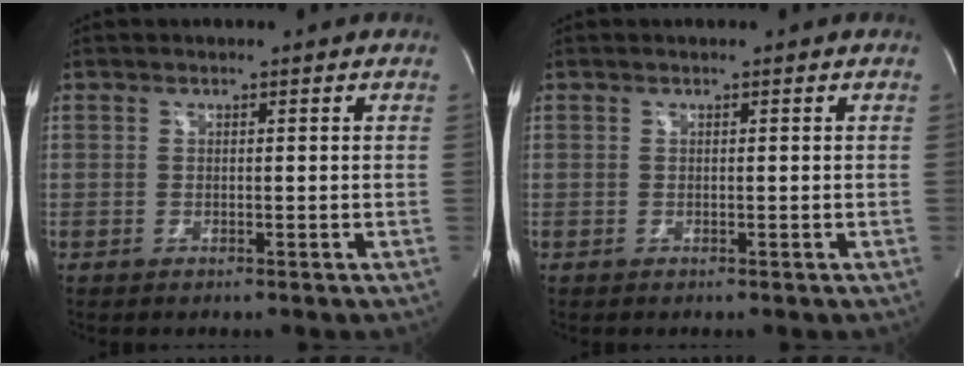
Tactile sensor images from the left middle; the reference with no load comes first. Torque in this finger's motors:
{"motor_torque": [-0.20, 0.18, 0.09, 0.00]}